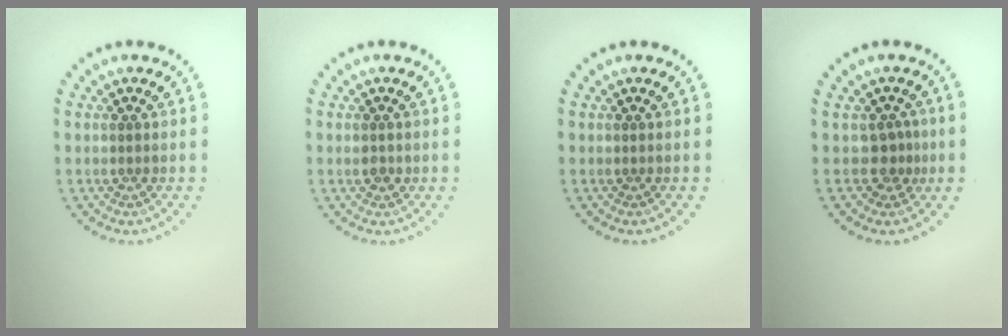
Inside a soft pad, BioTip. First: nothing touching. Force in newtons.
{"total": 0.9, "press": 0.9, "slide": 0.2}
{"total": 0.0}
{"total": 1.8, "press": 1.3, "slide": 1.1}